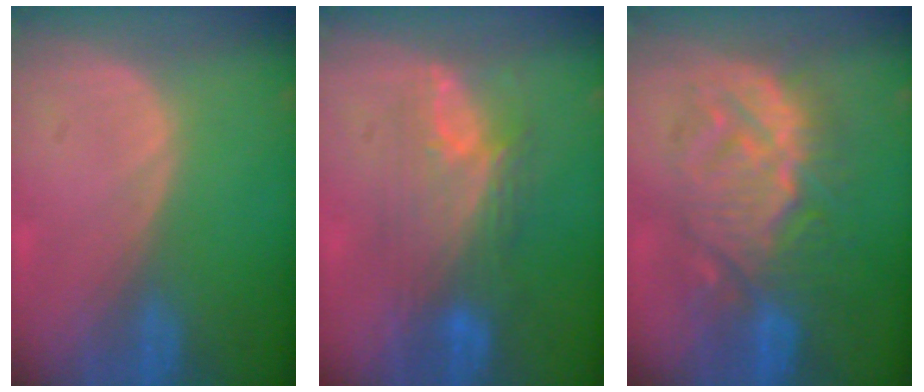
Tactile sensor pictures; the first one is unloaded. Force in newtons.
{"total": 7.5, "press": 7.4, "slide": 1.4}
{"total": 10.3, "press": 10.3, "slide": 0.6}